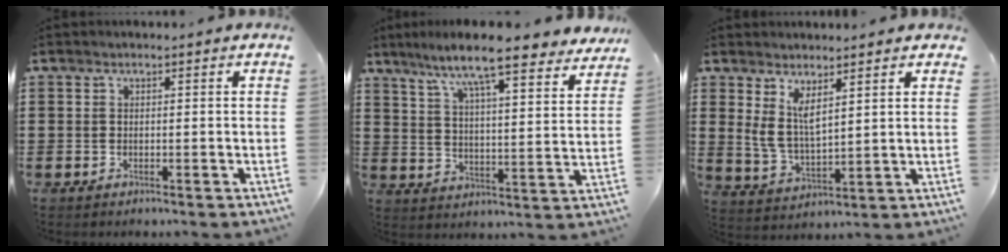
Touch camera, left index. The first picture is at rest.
{"total": 9.5, "force": [8.2, 0.4, 4.7], "torque": [-0.116, -0.052, 0.134]}
{"total": 5.8, "force": [3.0, 2.4, 4.4], "torque": [-0.102, -0.004, 0.051]}